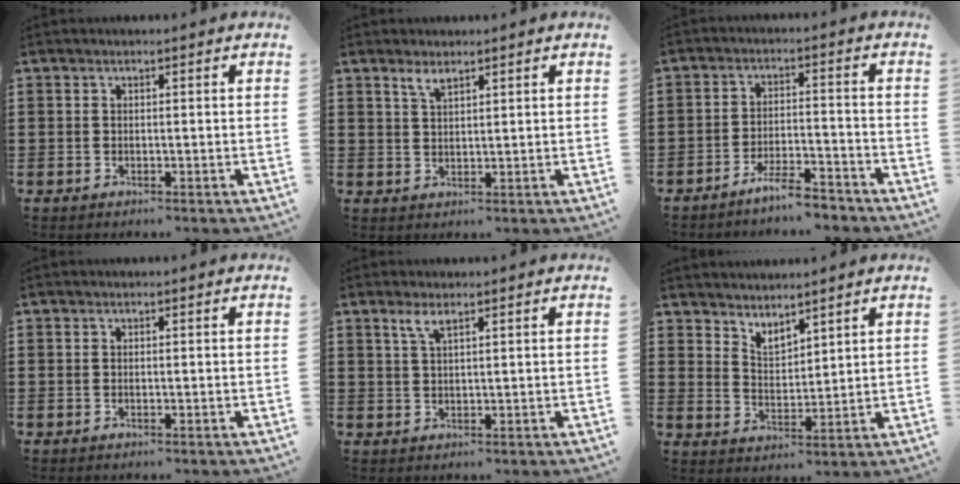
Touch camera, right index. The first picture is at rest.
{"total": 2.1, "force": [1.7, 0.2, 1.2], "torque": [-0.026, 0.000, 0.031]}
{"total": 5.4, "force": [-4.7, 0.4, 2.4], "torque": [-0.047, -0.002, -0.089]}
{"total": 0.0}
{"total": 2.3, "force": [1.4, 0.1, 1.8], "torque": [-0.037, 0.003, 0.024]}
{"total": 3.3, "force": [3.3, 0.2, -0.2], "torque": [-0.007, -0.011, 0.063]}